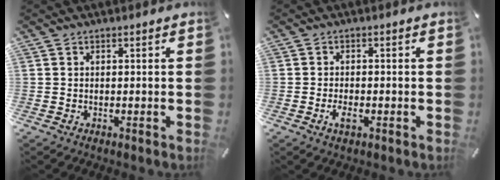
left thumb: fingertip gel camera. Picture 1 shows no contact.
{"total": 2.9, "force": [-1.2, 1.4, 2.2], "torque": [-0.045, 0.002, -0.022]}